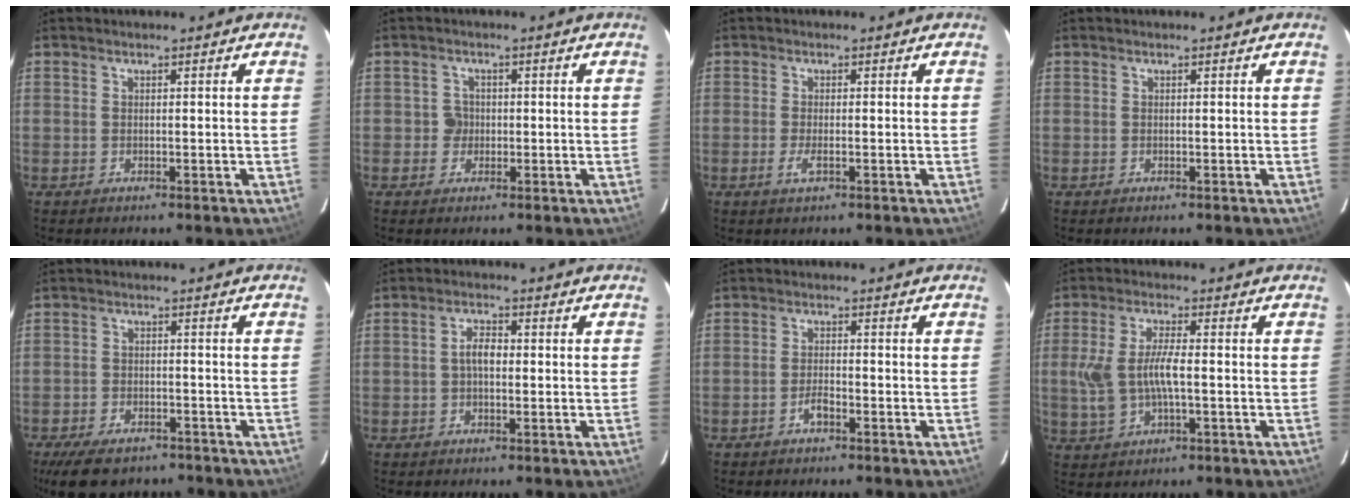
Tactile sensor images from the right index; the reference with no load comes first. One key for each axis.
{"total": 2.2, "fx": -0.4, "fy": 2.1, "fz": 0.0, "tx": 0.000, "ty": 0.007, "tz": -0.006}
{"total": 2.2, "fx": -0.9, "fy": 0.4, "fz": 2.0, "tx": -0.041, "ty": -0.004, "tz": -0.016}
{"total": 0.0}
{"total": 11.0, "fx": -8.3, "fy": 5.1, "fz": 5.1, "tx": -0.122, "ty": -0.009, "tz": -0.129}
{"total": 3.3, "fx": -0.1, "fy": 1.8, "fz": 2.7, "tx": -0.053, "ty": 0.010, "tz": -0.001}
{"total": 2.3, "fx": -1.5, "fy": 0.8, "fz": 1.5, "tx": -0.034, "ty": 0.004, "tz": -0.030}
{"total": 8.2, "fx": -0.8, "fy": 3.0, "fz": 7.6, "tx": -0.158, "ty": 0.000, "tz": -0.010}